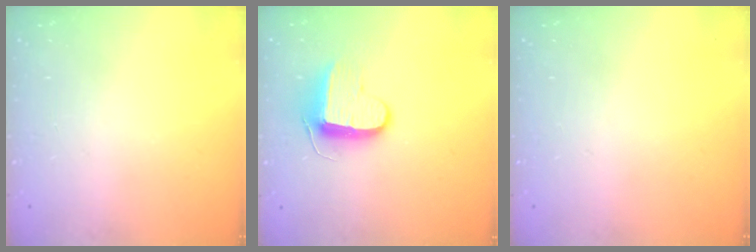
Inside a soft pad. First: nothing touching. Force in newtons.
{"total": 9.7, "press": 9.7, "slide": 0.4}
{"total": 0.0}